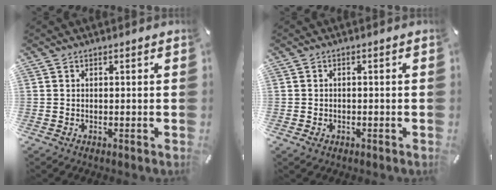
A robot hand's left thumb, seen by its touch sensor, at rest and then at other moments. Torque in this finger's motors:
{"motor_torque": [-0.06, -0.10, -0.04, 0.01, 0.04]}